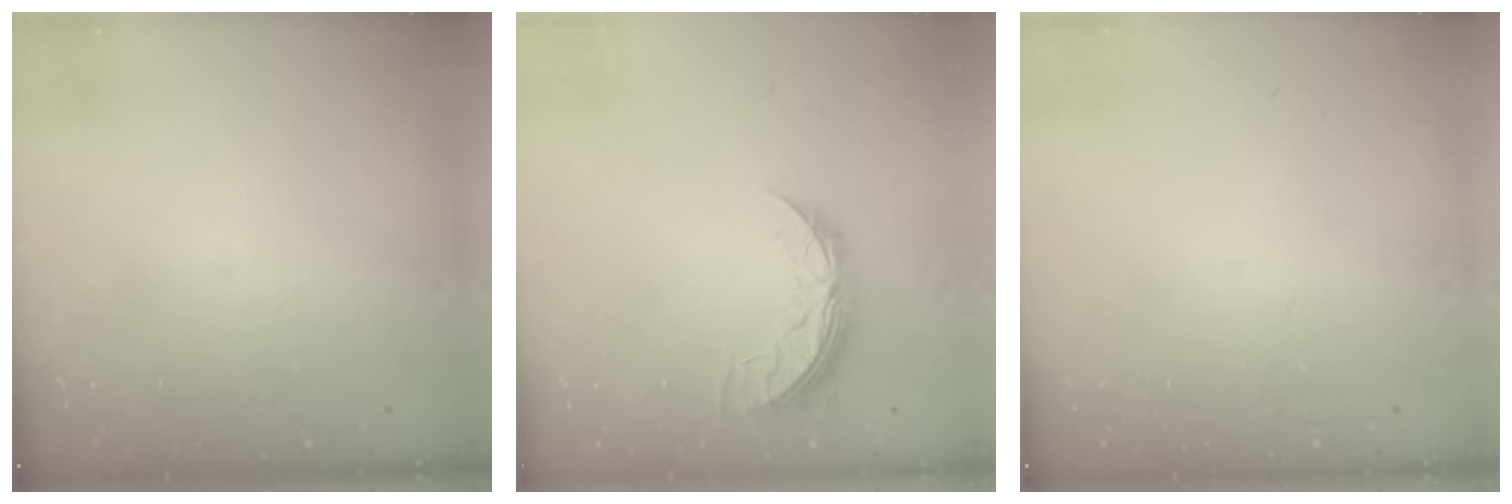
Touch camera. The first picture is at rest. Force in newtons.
{"total": 7.8, "press": 7.8, "slide": 0.4}
{"total": 0.0}